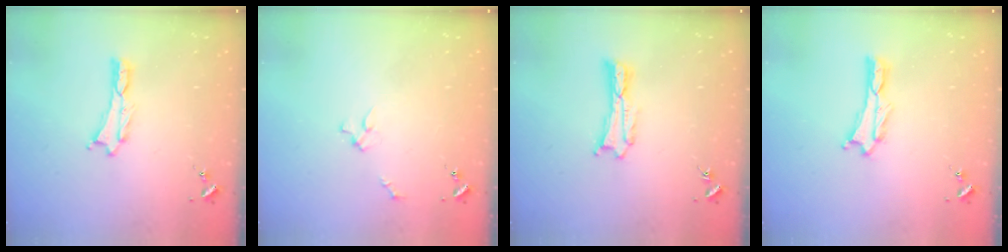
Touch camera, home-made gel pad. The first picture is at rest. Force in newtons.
{"total": 2.3, "press": 2.2, "slide": 0.3}
{"total": 0.5, "press": 0.5, "slide": 0.2}
{"total": 0.5, "press": 0.5, "slide": 0.2}